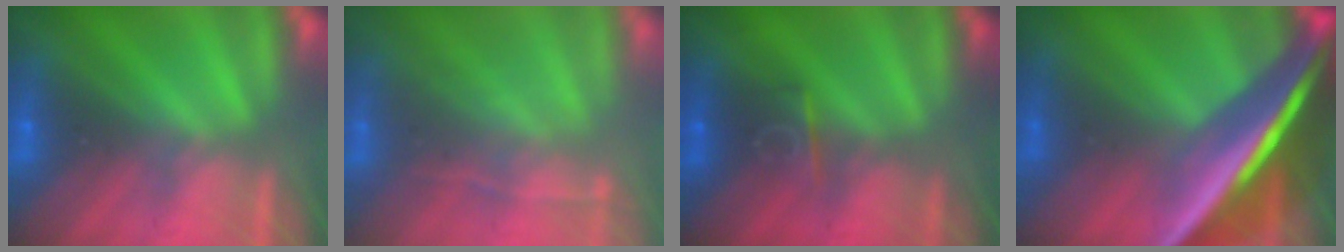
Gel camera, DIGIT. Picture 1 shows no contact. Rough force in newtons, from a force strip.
{"total": 1.9}
{"total": 2.6}
{"total": 7.1}